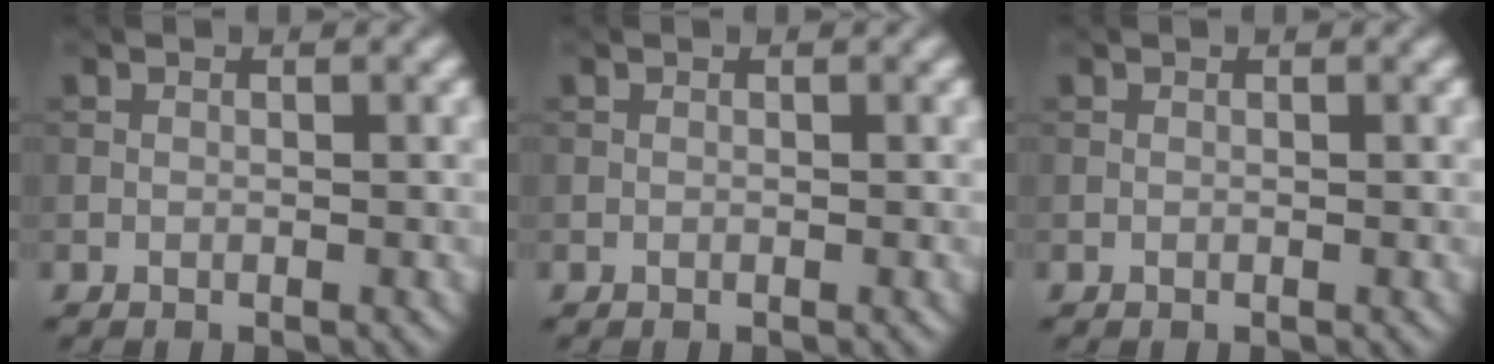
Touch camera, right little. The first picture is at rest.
{"total": 0.0}
{"total": 0.0}